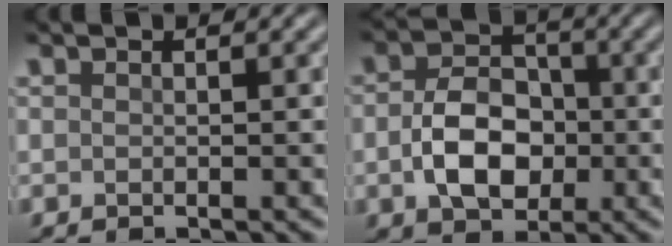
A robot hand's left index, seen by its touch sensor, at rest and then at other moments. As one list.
[{"total": 5.7, "force": [-0.8, 4.1, 3.9], "torque": [-0.075, -0.001, -0.016]}]